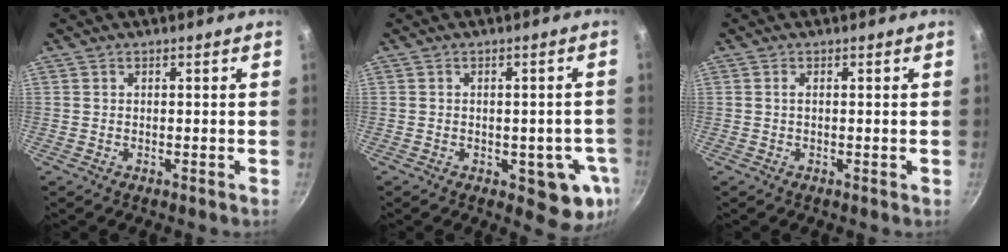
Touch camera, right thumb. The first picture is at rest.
{"total": 8.7, "force": [-2.3, 4.6, 7.1], "torque": [-0.042, 0.000, -0.028]}
{"total": 0.9, "force": [0.1, 0.3, 0.8], "torque": [-0.015, 0.001, -0.001]}